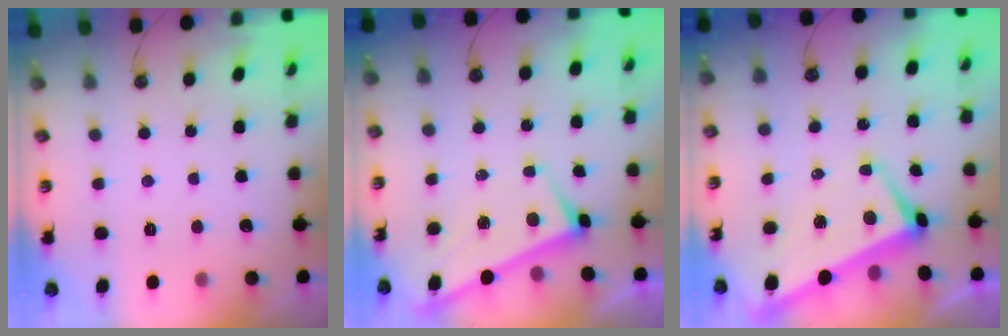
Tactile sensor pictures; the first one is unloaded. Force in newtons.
{"total": 3.0, "press": 3.0, "slide": 0.2}
{"total": 0.8, "press": 0.2, "slide": 0.8}